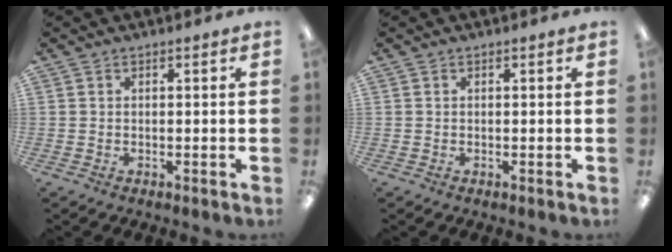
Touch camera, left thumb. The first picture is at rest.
{"total": 0.0}